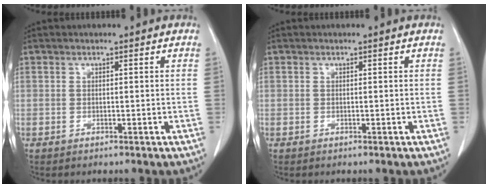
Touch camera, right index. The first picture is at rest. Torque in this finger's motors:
{"motor_torque": [0.00, 0.00, 0.00, 0.00]}